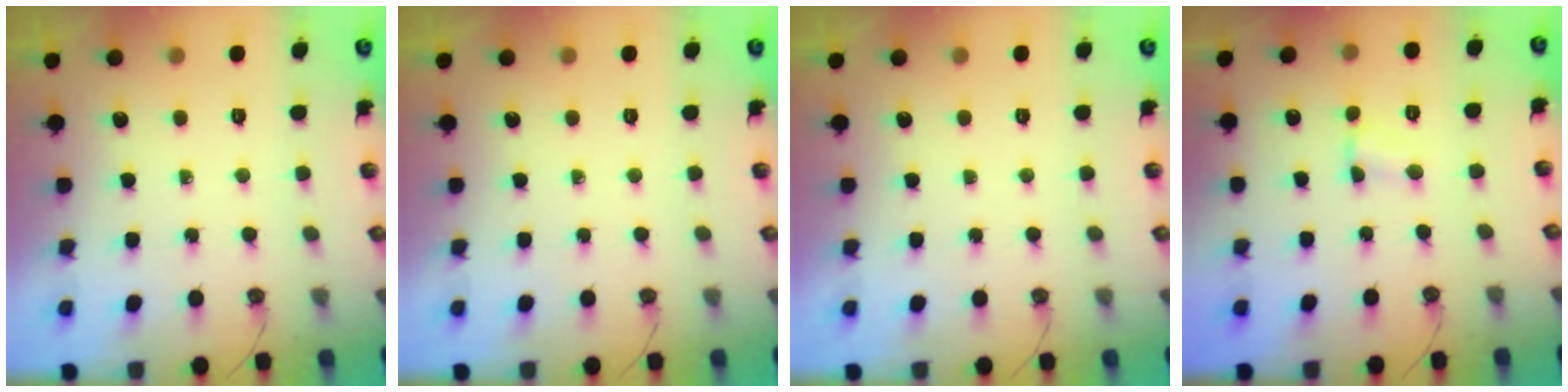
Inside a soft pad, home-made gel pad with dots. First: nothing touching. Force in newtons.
{"total": 0.0}
{"total": 0.0}
{"total": 1.7, "press": 1.7, "slide": 0.2}